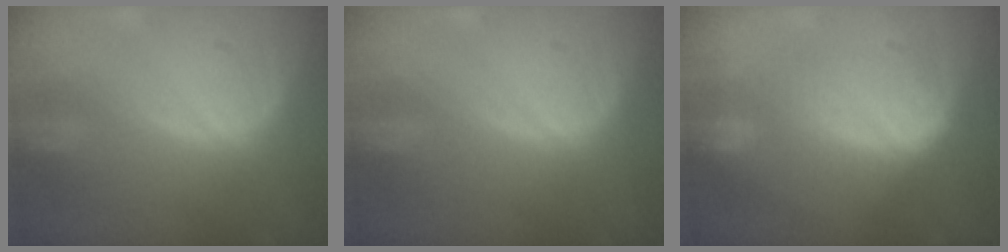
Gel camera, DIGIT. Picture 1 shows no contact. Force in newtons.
{"total": 0.0}
{"total": 7.3, "press": 7.3, "slide": 0.1}